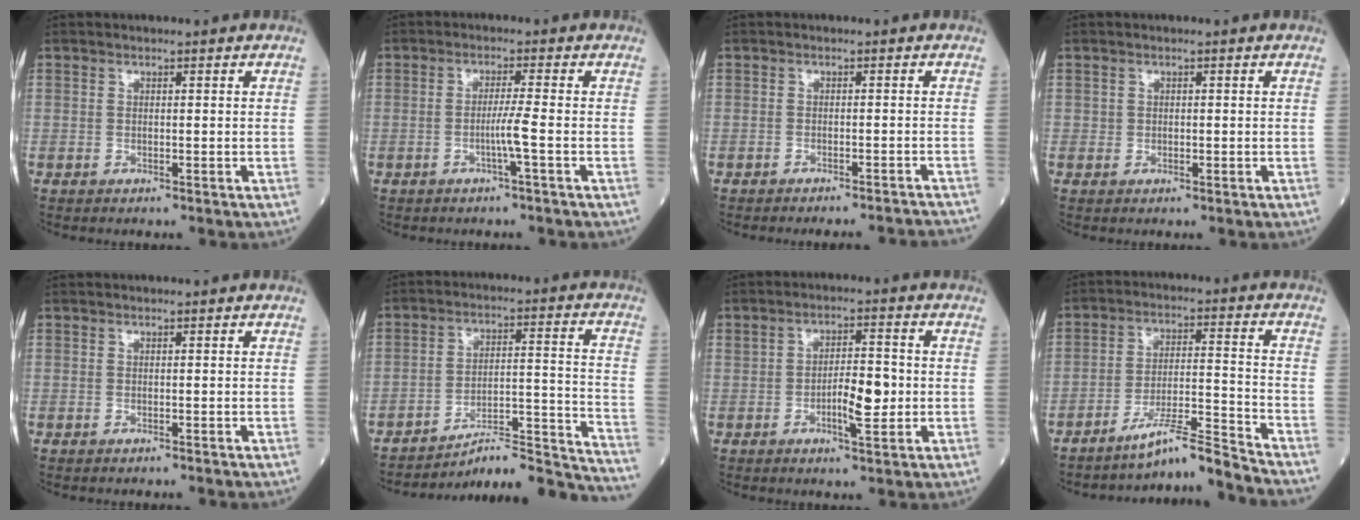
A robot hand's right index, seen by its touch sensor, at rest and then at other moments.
{"total": 3.1, "force": [-1.1, -0.9, 2.8], "torque": [-0.053, -0.003, -0.021]}
{"total": 8.9, "force": [-8.7, 0.1, 1.9], "torque": [-0.011, -0.003, -0.093]}
{"total": 0.7, "force": [0.0, 0.6, 0.3], "torque": [-0.004, 0.000, 0.000]}
{"total": 0.8, "force": [-0.6, 0.0, 0.5], "torque": [-0.009, 0.005, -0.003]}
{"total": 18.1, "force": [-17.7, -1.1, 3.8], "torque": [-0.027, 0.033, -0.253]}
{"total": 5.6, "force": [-0.9, 1.4, 5.4], "torque": [-0.092, 0.004, -0.012]}
{"total": 9.4, "force": [-8.7, -2.5, 2.7], "torque": [-0.040, 0.008, -0.151]}